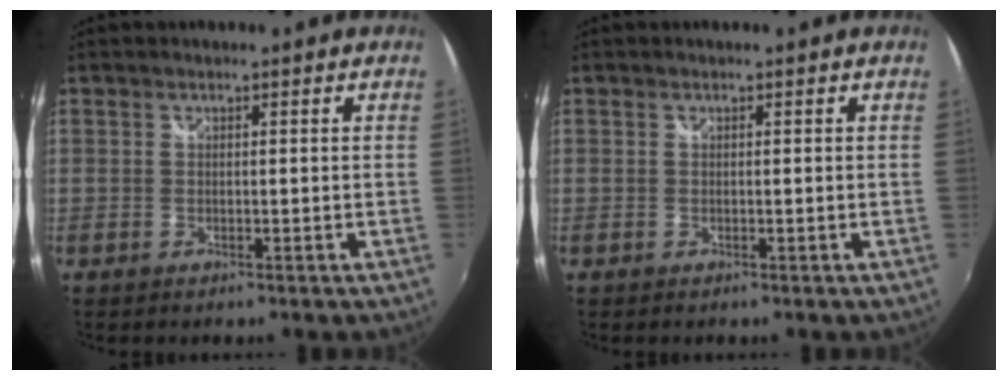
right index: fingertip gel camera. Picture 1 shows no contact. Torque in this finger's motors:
{"motor_torque": [0.39, 0.41, 0.00, 0.00]}